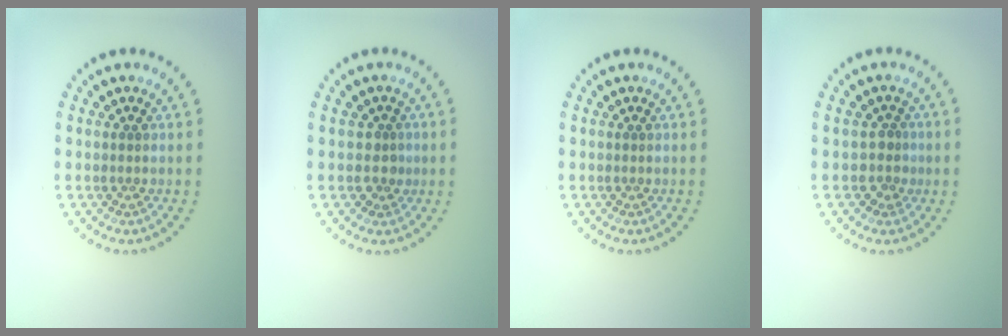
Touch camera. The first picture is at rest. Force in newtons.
{"total": 1.5, "press": 1.1, "slide": 0.9}
{"total": 0.0}
{"total": 1.6, "press": 1.2, "slide": 1.1}